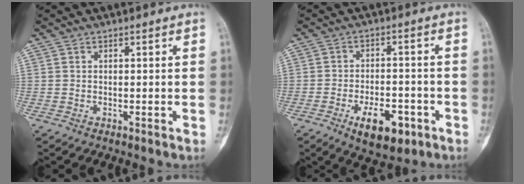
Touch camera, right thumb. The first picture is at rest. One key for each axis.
{"total": 9.9, "fx": -4.7, "fy": 4.9, "fz": 7.2, "tx": -0.095, "ty": 0.019, "tz": -0.064}